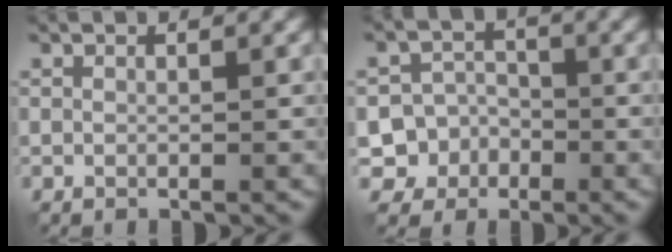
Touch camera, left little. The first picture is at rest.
{"total": 5.6, "force": [-2.6, 4.9, 0.4], "torque": [0.022, -0.004, -0.059]}